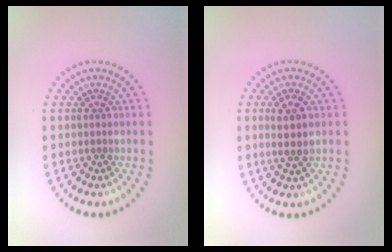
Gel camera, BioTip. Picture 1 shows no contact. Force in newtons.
{"total": 2.6, "press": 2.4, "slide": 1.0}